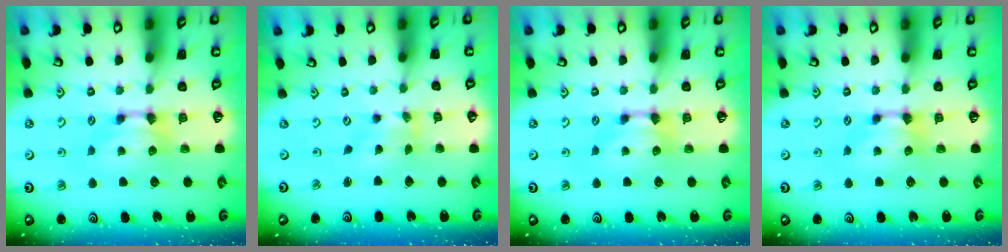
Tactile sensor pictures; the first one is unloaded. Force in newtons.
{"total": 1.3, "press": 0.7, "slide": 1.1}
{"total": 0.0}
{"total": 0.0}